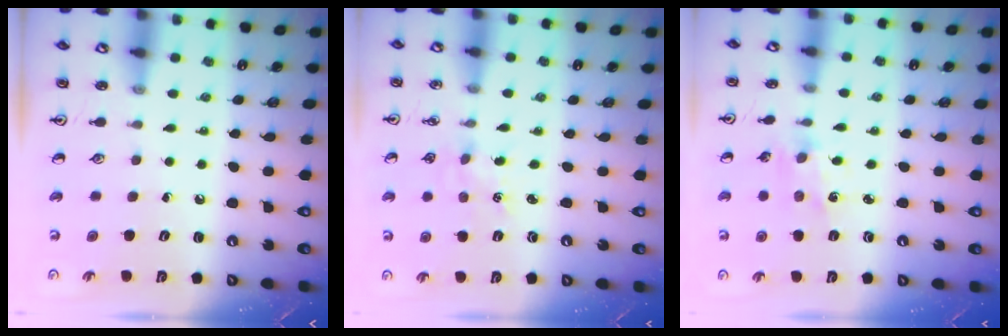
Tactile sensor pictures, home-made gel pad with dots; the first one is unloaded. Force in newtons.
{"total": 1.7, "press": 1.6, "slide": 0.2}
{"total": 1.0, "press": 1.0, "slide": 0.2}